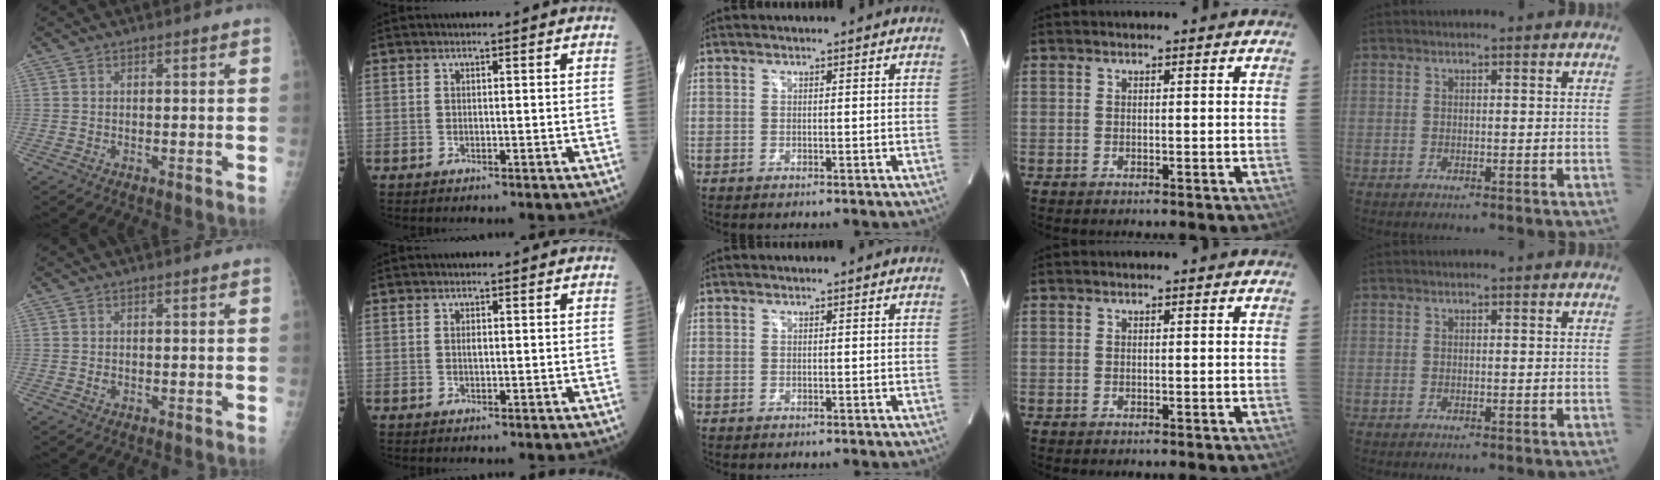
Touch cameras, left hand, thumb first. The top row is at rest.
{"thumb": {"total": 0.8, "force": [-0.1, 0.7, 0.5], "torque": [-0.007, 0.001, -0.001]}, "index": {"total": 0.7, "force": [0.0, 0.3, 0.6], "torque": [-0.012, -0.003, -0.002]}}